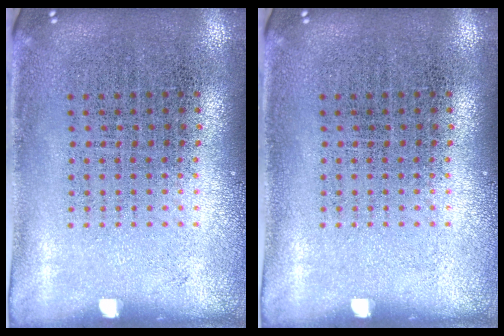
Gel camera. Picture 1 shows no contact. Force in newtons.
{"total": 0.0}